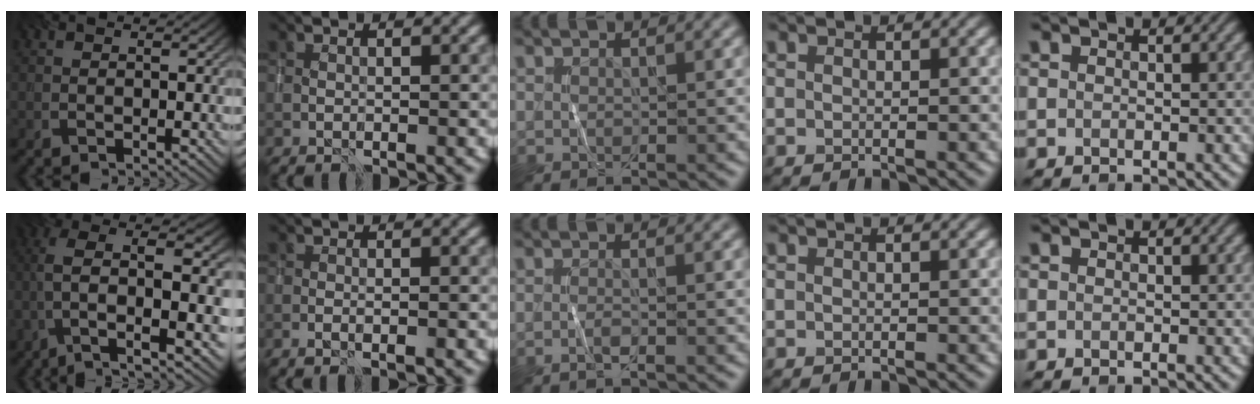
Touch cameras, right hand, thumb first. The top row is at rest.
{"thumb": {"total": 11.5, "force": [1.1, 3.6, 10.8], "torque": [-0.209, 0.015, 0.020]}, "index": {"total": 0.8, "force": [-0.5, 0.1, 0.7], "torque": [-0.006, 0.006, -0.010]}, "middle": {"total": 0.8, "force": [-0.4, 0.2, 0.6], "torque": [-0.010, 0.002, -0.010]}}